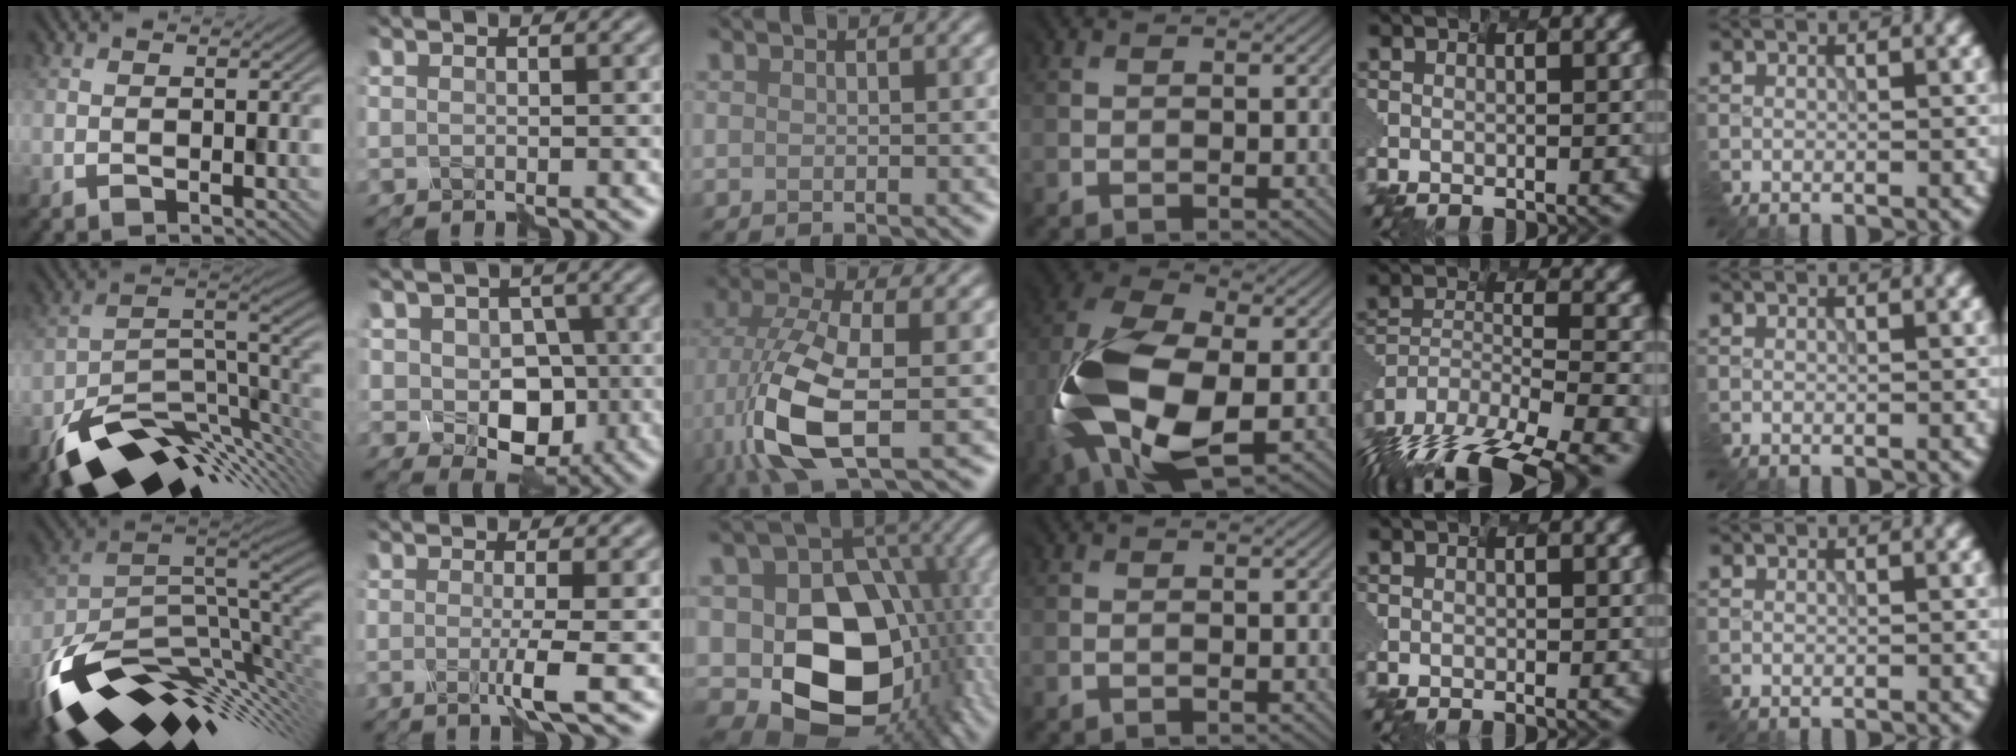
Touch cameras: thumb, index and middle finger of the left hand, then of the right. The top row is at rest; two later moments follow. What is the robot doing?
{"motion": "assemble", "object": "markers"}